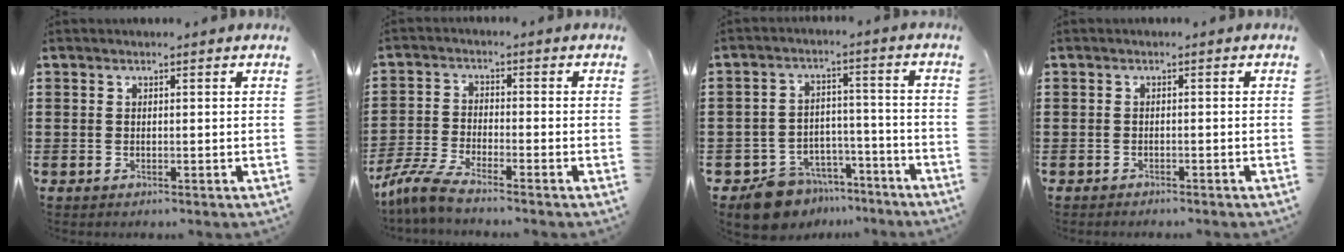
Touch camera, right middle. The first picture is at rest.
{"total": 5.0, "force": [-4.4, 0.4, 2.3], "torque": [-0.067, -0.011, -0.092]}
{"total": 7.8, "force": [-7.2, 3.0, 0.9], "torque": [-0.021, 0.034, -0.140]}
{"total": 0.9, "force": [-0.9, 0.2, 0.0], "torque": [-0.002, 0.003, -0.021]}